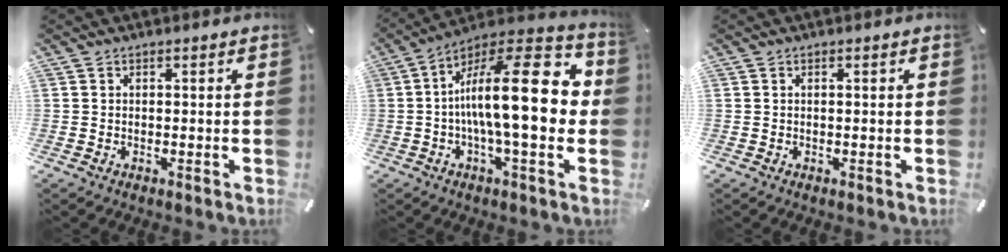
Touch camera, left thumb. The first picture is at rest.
{"total": 23.9, "force": [0.4, 8.8, 22.2], "torque": [-0.359, -0.018, 0.001]}
{"total": 0.5, "force": [0.0, 0.0, 0.5], "torque": [-0.008, 0.001, 0.000]}